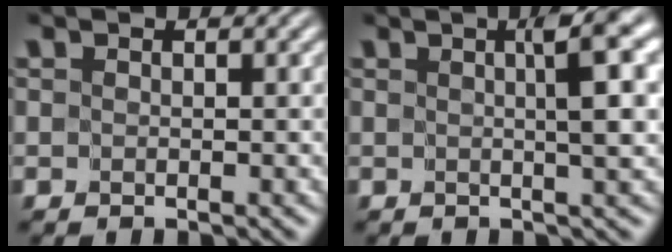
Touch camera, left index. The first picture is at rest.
{"total": 4.5, "force": [1.0, 0.6, 4.4], "torque": [-0.050, 0.010, 0.011]}